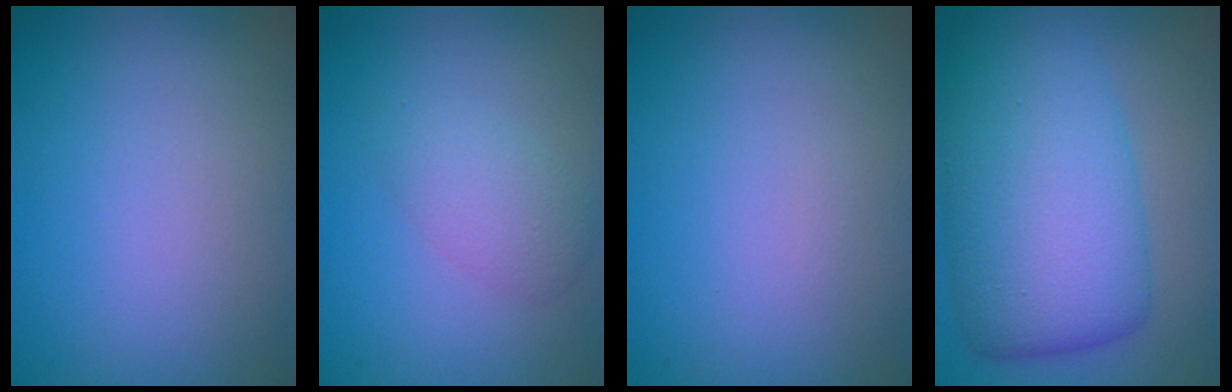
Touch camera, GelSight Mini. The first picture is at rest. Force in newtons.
{"total": 2.4, "press": 2.4, "slide": 0.1}
{"total": 0.0}
{"total": 10.5, "press": 10.5, "slide": 0.2}